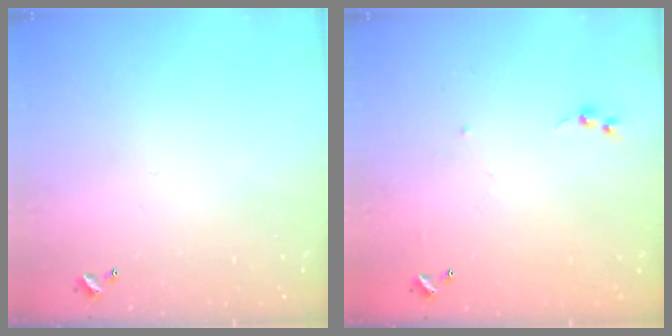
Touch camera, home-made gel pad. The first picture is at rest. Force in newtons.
{"total": 5.8, "press": 5.7, "slide": 0.8}